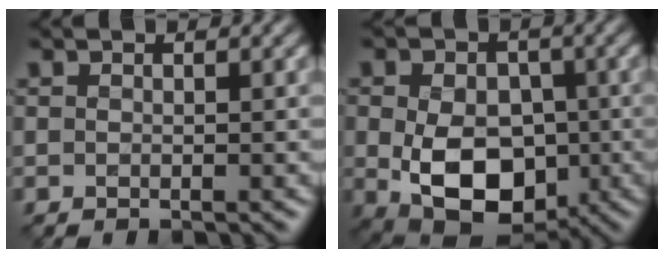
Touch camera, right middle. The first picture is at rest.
{"total": 9.4, "force": [-1.6, 6.5, 6.6], "torque": [-0.120, -0.026, -0.023]}